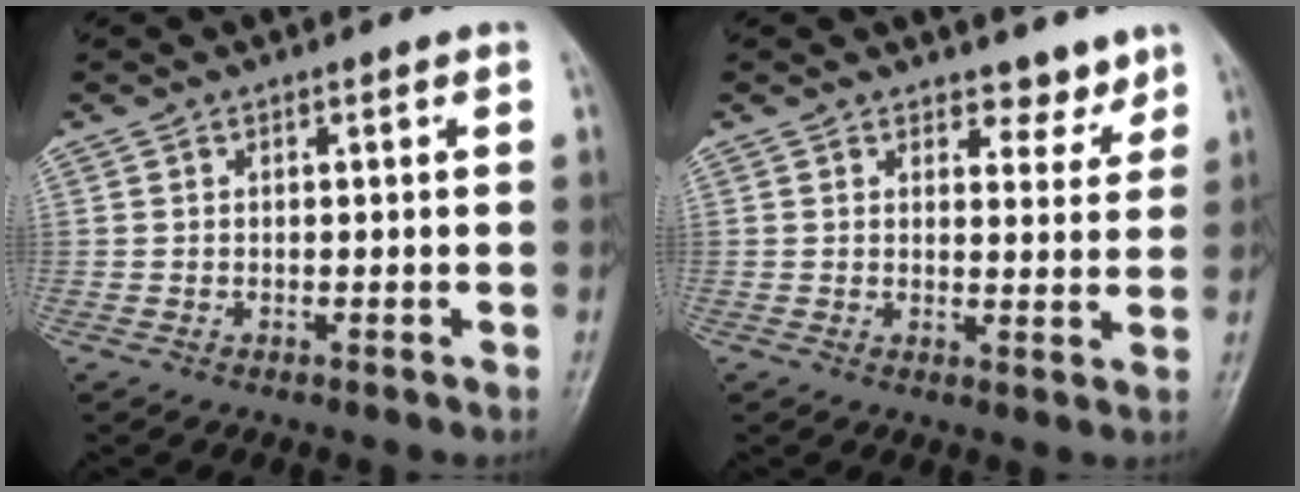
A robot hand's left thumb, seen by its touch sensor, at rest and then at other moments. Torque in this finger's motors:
{"motor_torque": [0.02, -0.07, 0.09, 0.01, -0.04]}